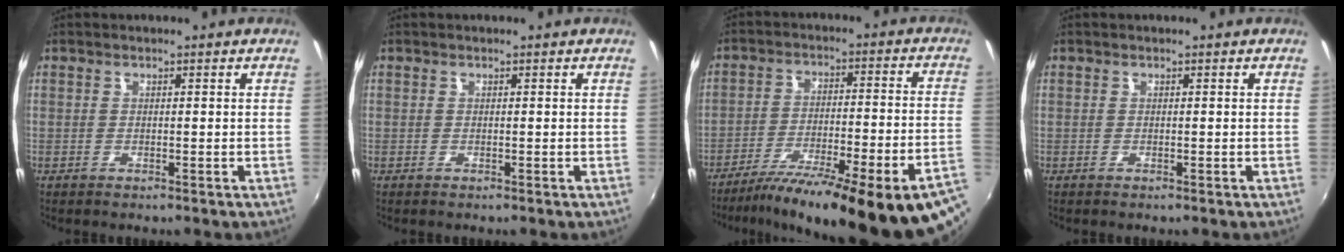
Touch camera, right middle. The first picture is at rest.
{"total": 0.0}
{"total": 27.7, "force": [-21.7, 1.7, 17.1], "torque": [-0.246, -0.058, -0.308]}
{"total": 0.0}